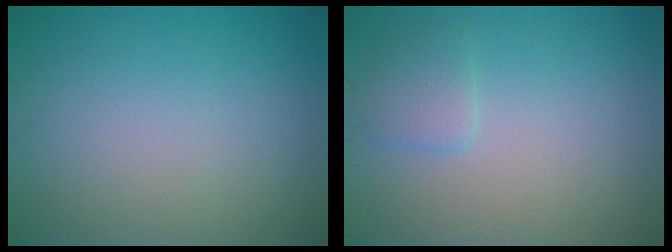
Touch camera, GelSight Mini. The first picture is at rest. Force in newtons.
{"total": 1.6, "press": 1.6, "slide": 0.1}